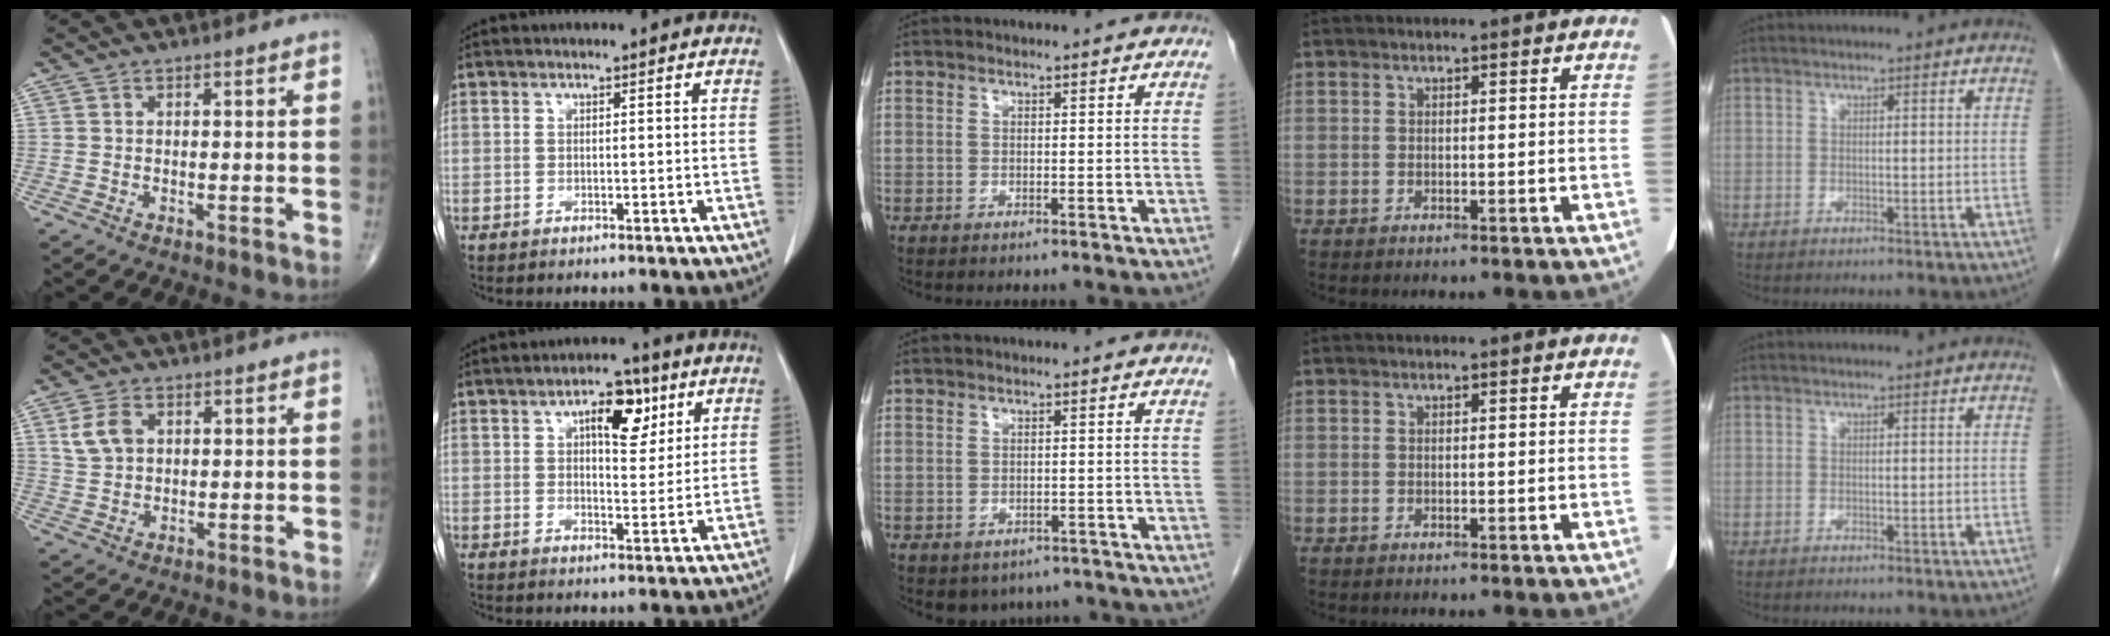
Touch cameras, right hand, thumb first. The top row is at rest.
{"thumb": {"total": 5.1, "force": [1.7, 3.5, 3.2], "torque": [-0.056, 0.000, 0.037]}, "index": {"total": 7.6, "force": [3.6, 3.2, 5.9], "torque": [-0.086, 0.009, 0.052]}, "middle": {"total": 4.3, "force": [-3.3, 2.6, 0.6], "torque": [0.004, 0.010, -0.040]}}